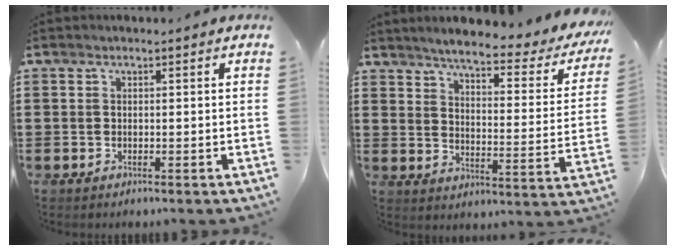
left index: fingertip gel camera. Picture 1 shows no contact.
{"total": 4.7, "force": [4.0, -0.1, 2.5], "torque": [-0.061, -0.033, 0.059]}